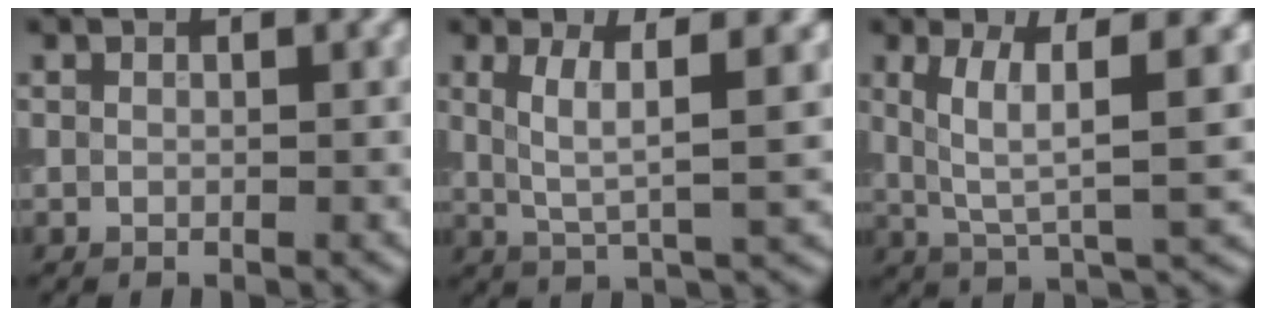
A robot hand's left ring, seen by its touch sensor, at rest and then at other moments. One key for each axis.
{"total": 4.5, "fx": 1.3, "fy": 0.9, "fz": 4.2, "tx": -0.081, "ty": -0.002, "tz": 0.028}
{"total": 5.9, "fx": 1.4, "fy": 1.4, "fz": 5.6, "tx": -0.105, "ty": -0.003, "tz": 0.029}